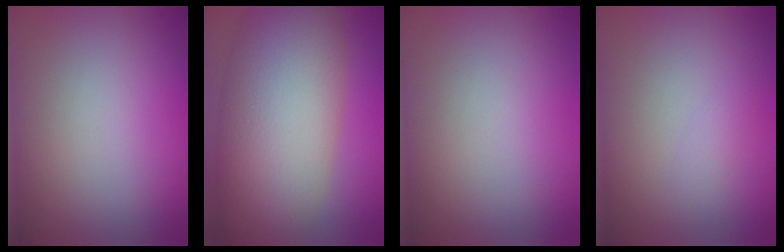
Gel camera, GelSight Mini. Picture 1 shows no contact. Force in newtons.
{"total": 11.2, "press": 11.2, "slide": 0.6}
{"total": 0.0}
{"total": 0.8, "press": 0.8, "slide": 0.0}